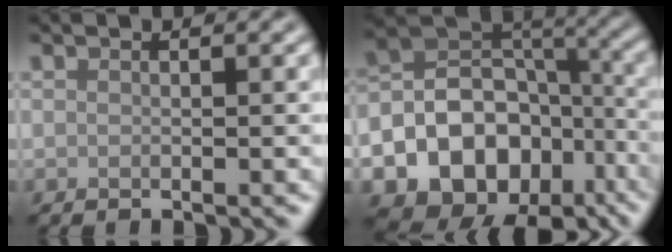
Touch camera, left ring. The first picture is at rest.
{"total": 19.4, "force": [-9.2, 15.4, 7.4], "torque": [-0.162, -0.042, -0.137]}